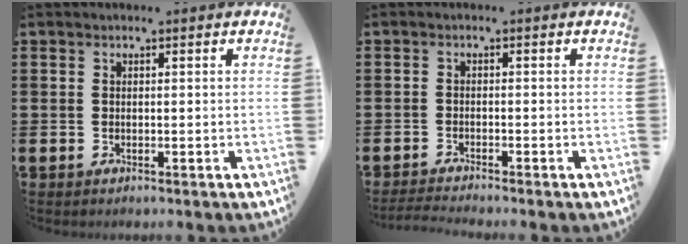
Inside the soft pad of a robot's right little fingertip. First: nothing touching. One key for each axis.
{"total": 1.3, "fx": -1.2, "fy": -0.1, "fz": 0.5, "tx": -0.007, "ty": 0.002, "tz": -0.024}